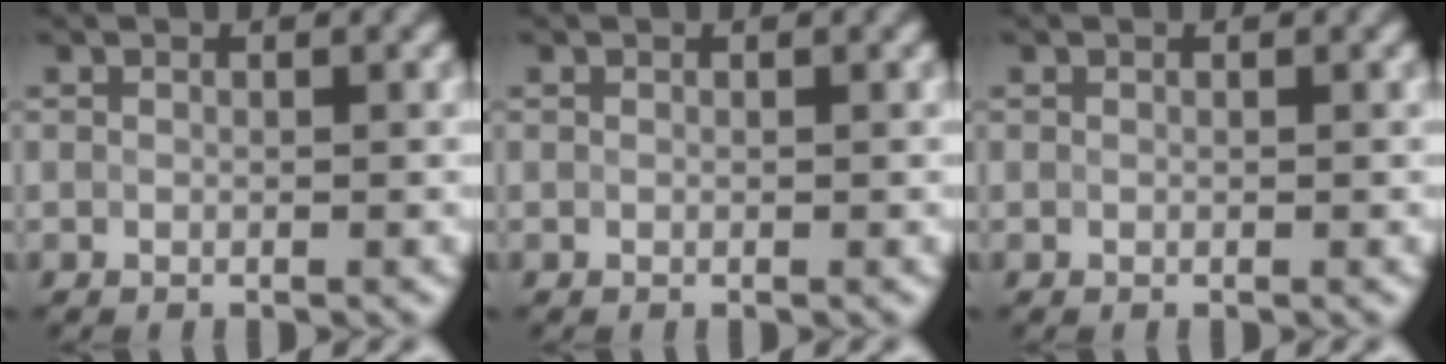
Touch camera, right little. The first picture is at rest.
{"total": 0.0}
{"total": 0.0}